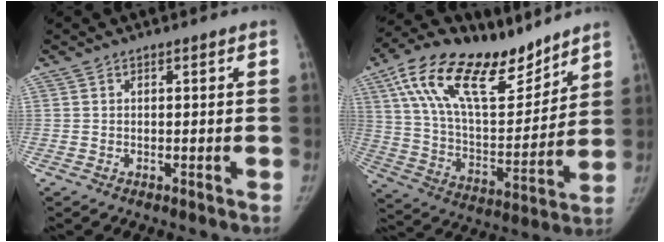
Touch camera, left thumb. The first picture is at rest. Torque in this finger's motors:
{"motor_torque": [1.42, 1.56, 1.93, -0.84, 0.20]}